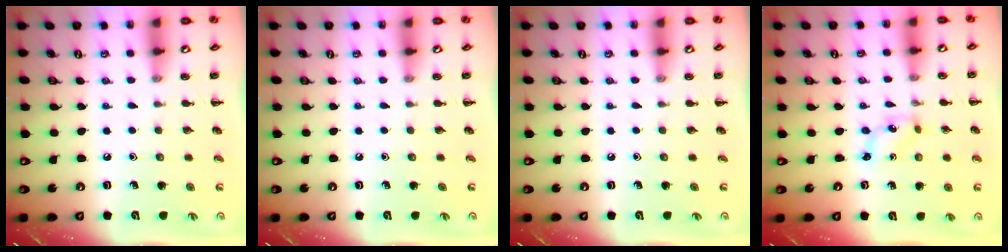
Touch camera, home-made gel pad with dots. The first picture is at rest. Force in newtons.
{"total": 0.0}
{"total": 0.0}
{"total": 1.4, "press": 1.3, "slide": 0.3}